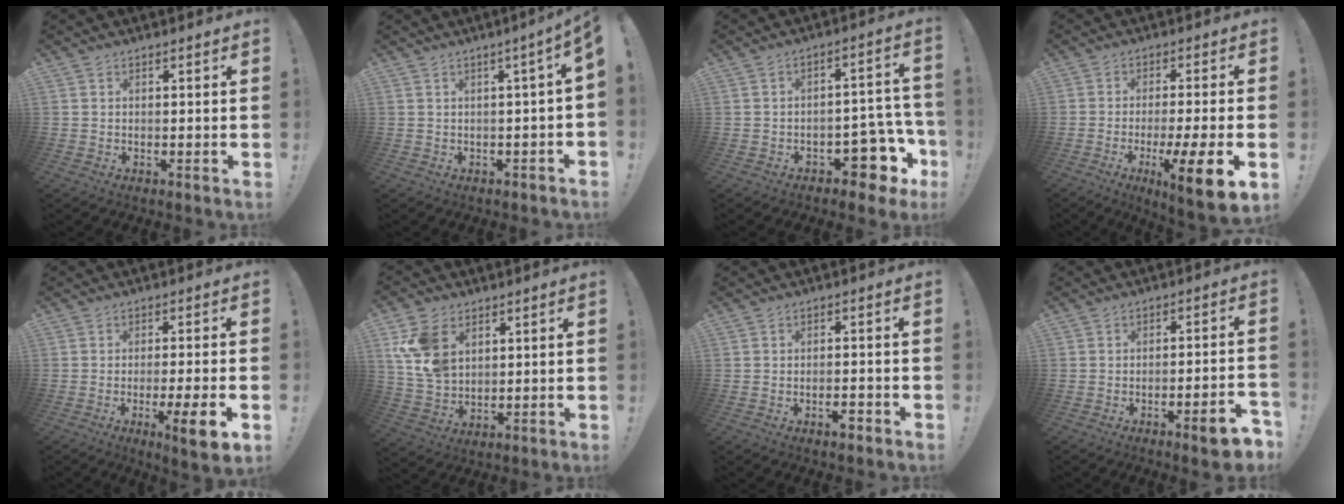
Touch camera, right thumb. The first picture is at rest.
{"total": 3.5, "force": [0.3, -0.4, 3.4], "torque": [-0.051, -0.011, 0.004]}
{"total": 11.0, "force": [-6.2, 5.8, 6.9], "torque": [-0.055, 0.036, -0.099]}
{"total": 12.6, "force": [-4.9, 0.8, 11.6], "torque": [-0.171, 0.014, -0.070]}
{"total": 8.8, "force": [-3.1, 0.4, 8.2], "torque": [-0.122, 0.007, -0.047]}
{"total": 12.5, "force": [4.9, 9.0, 7.1], "torque": [-0.136, -0.015, 0.099]}
{"total": 2.9, "force": [-1.9, 0.6, 2.1], "torque": [-0.029, 0.010, -0.031]}
{"total": 8.3, "force": [-4.4, 1.1, 7.0], "torque": [-0.106, 0.019, -0.068]}